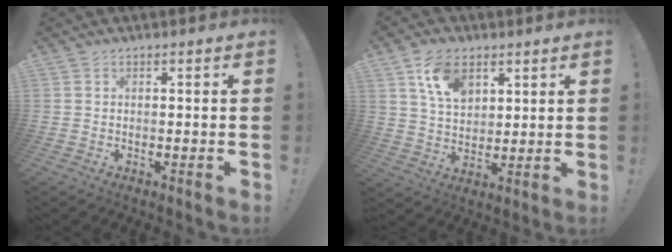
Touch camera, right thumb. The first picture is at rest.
{"total": 11.7, "force": [6.3, 7.7, 6.2], "torque": [-0.090, -0.022, 0.119]}